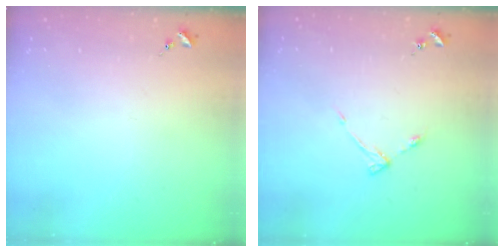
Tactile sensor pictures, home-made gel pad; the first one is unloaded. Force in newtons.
{"total": 3.9, "press": 3.9, "slide": 0.6}